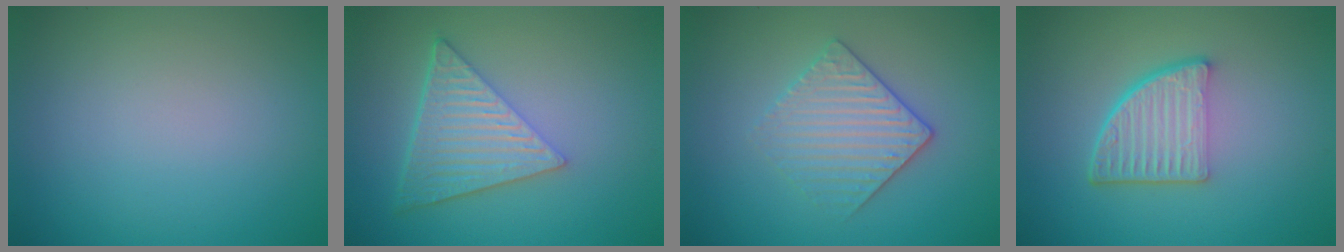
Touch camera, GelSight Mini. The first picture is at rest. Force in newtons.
{"total": 6.5, "press": 4.5, "slide": 4.7}
{"total": 3.4, "press": 3.2, "slide": 1.3}
{"total": 5.2, "press": 3.5, "slide": 3.8}